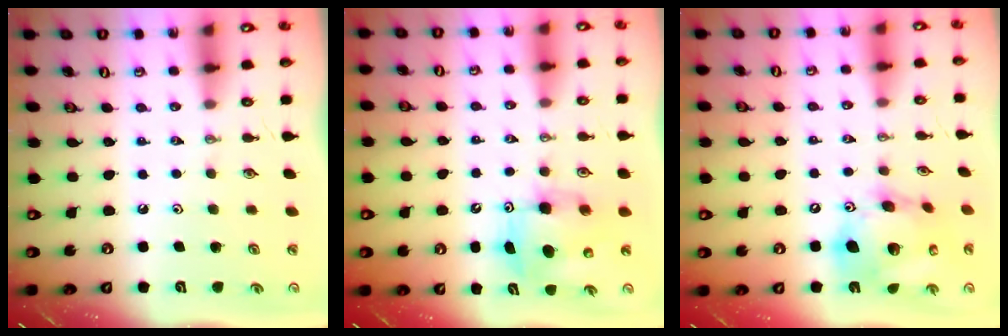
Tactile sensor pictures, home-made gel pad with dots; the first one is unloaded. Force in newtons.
{"total": 6.8, "press": 6.5, "slide": 1.9}
{"total": 19.9, "press": 19.6, "slide": 3.7}